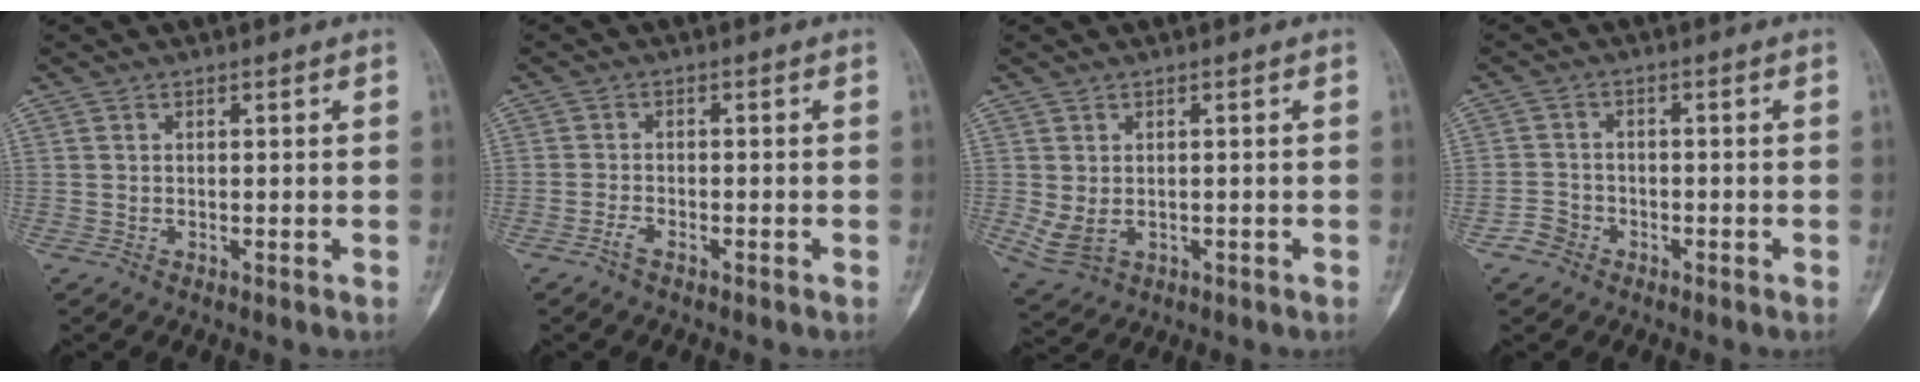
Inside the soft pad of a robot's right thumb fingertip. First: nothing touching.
{"total": 1.8, "force": [-1.4, 0.6, 1.1], "torque": [-0.026, 0.007, -0.028]}
{"total": 4.3, "force": [-0.4, 3.1, 3.0], "torque": [-0.063, -0.004, 0.008]}
{"total": 3.1, "force": [-1.9, 2.4, 0.5], "torque": [0.001, 0.017, -0.040]}